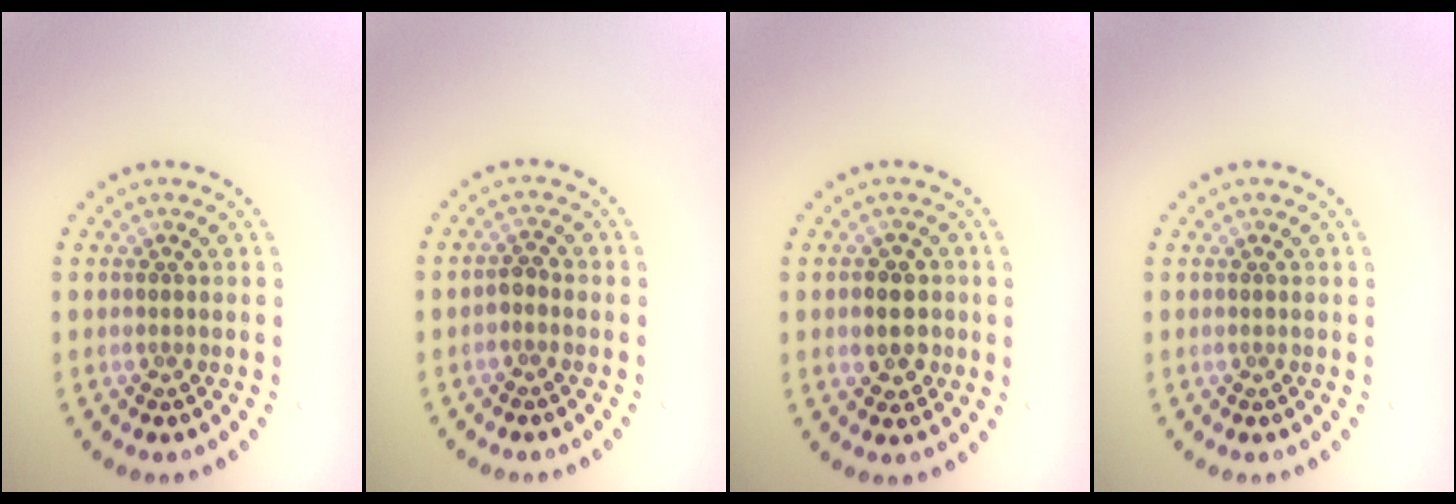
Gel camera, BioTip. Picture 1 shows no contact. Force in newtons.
{"total": 0.9, "press": 0.8, "slide": 0.4}
{"total": 2.8, "press": 2.7, "slide": 0.7}
{"total": 0.0}